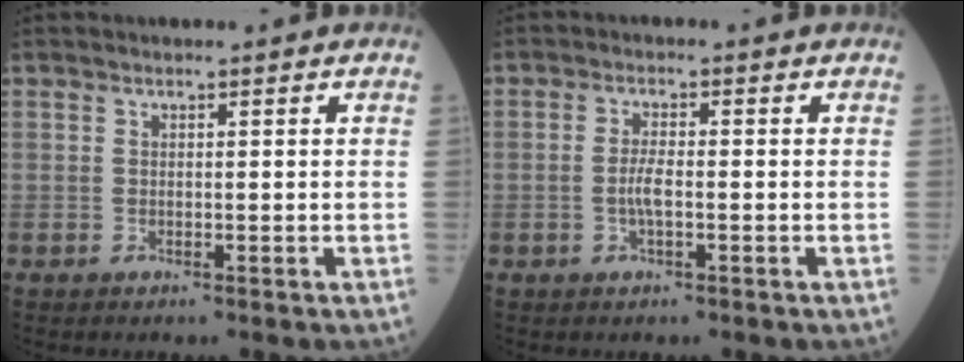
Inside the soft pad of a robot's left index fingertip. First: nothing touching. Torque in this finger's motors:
{"motor_torque": [-0.02, 0.09, 0.06, 0.02]}